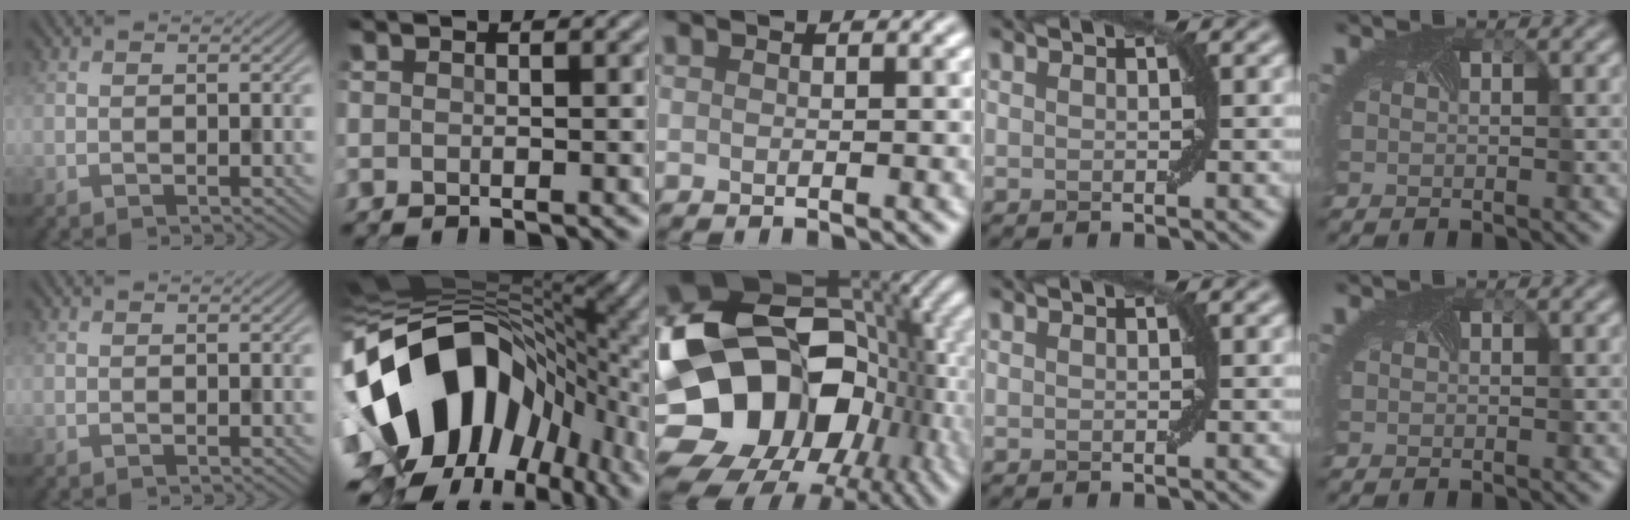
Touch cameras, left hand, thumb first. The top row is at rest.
{"index": {"total": 18.7, "force": [-2.1, 12.1, 14.1], "torque": [-0.259, -0.019, -0.030]}, "middle": {"total": 19.3, "force": [-3.4, 14.7, 12.0], "torque": [-0.234, -0.012, -0.050]}}